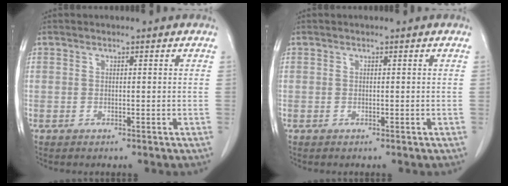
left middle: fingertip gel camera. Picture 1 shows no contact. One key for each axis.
{"total": 0.0}